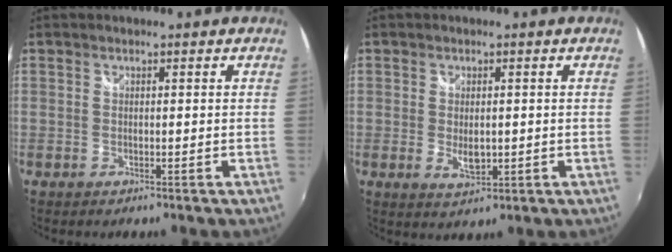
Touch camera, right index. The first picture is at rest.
{"total": 3.9, "force": [-0.5, 2.2, 3.2], "torque": [-0.055, -0.009, -0.004]}